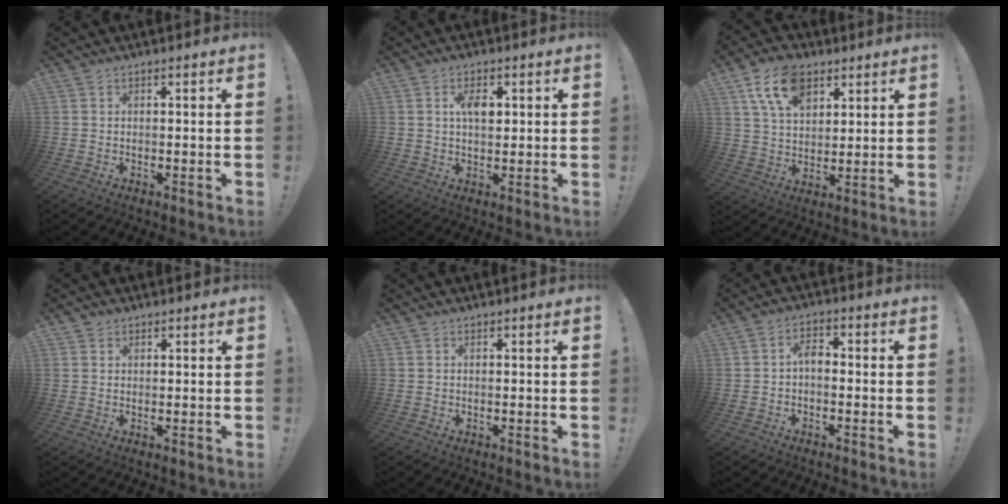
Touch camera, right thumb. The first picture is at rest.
{"total": 4.9, "force": [1.8, 2.6, 3.8], "torque": [-0.056, -0.003, 0.024]}
{"total": 13.4, "force": [7.3, 8.1, 7.8], "torque": [-0.134, -0.016, 0.139]}
{"total": 1.6, "force": [1.1, 1.1, 0.2], "torque": [0.000, -0.004, 0.020]}
{"total": 0.0}
{"total": 3.3, "force": [-0.6, 1.8, 2.7], "torque": [-0.058, 0.004, -0.015]}